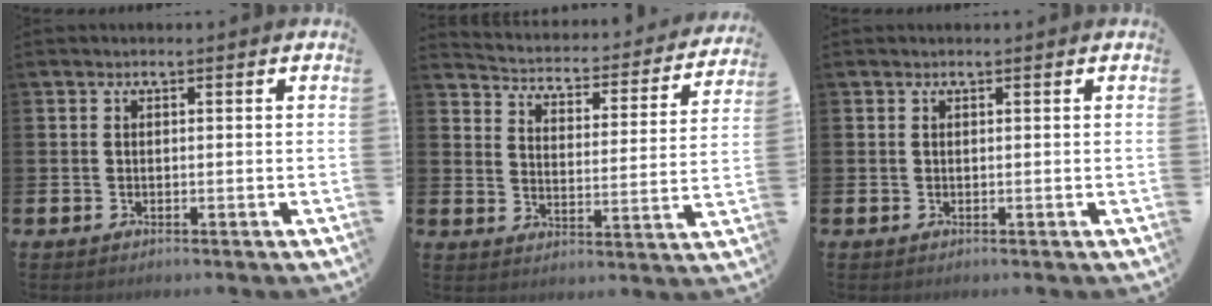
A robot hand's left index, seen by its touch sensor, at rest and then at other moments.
{"total": 3.6, "force": [3.4, 1.1, 0.7], "torque": [-0.037, -0.035, 0.049]}
{"total": 0.0}